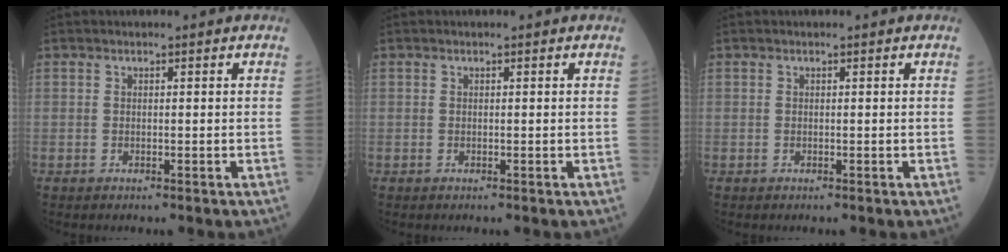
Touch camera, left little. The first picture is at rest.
{"total": 0.0}
{"total": 0.0}